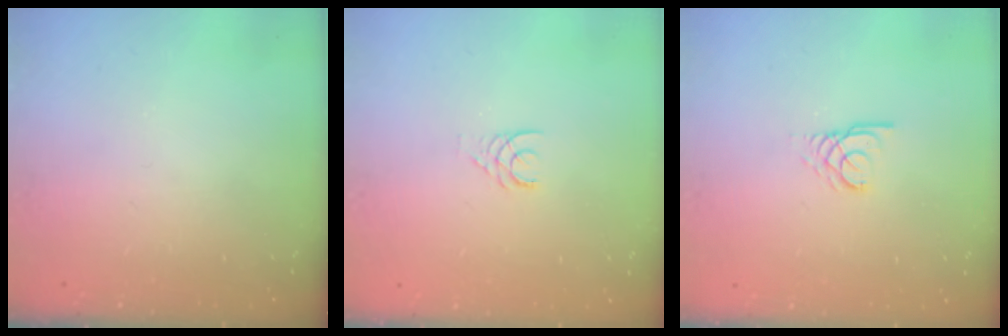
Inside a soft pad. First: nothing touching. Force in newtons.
{"total": 2.4, "press": 2.4, "slide": 0.2}
{"total": 2.2, "press": 2.2, "slide": 0.2}